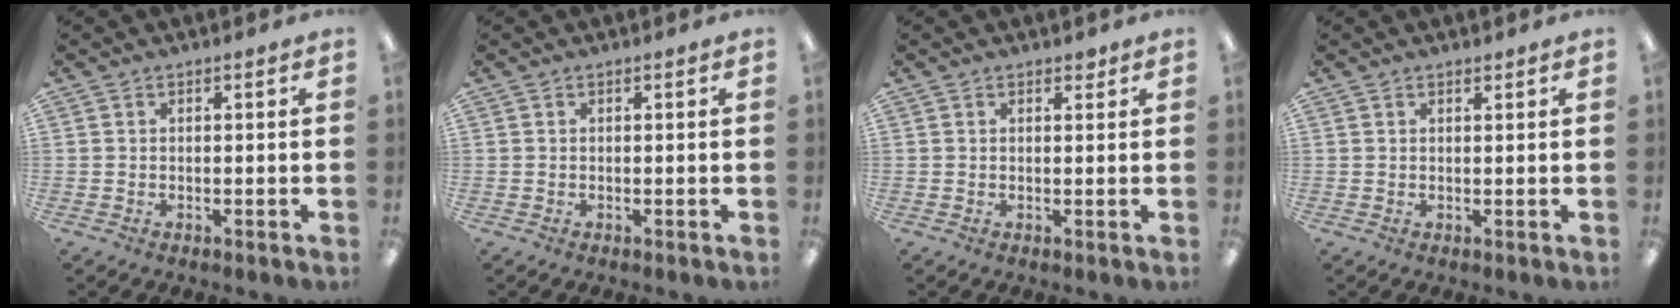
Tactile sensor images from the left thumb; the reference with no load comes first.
{"total": 0.0}
{"total": 1.5, "force": [1.2, 0.7, 0.6], "torque": [0.003, -0.006, 0.018]}
{"total": 0.9, "force": [0.9, 0.2, 0.3], "torque": [-0.007, 0.000, 0.016]}